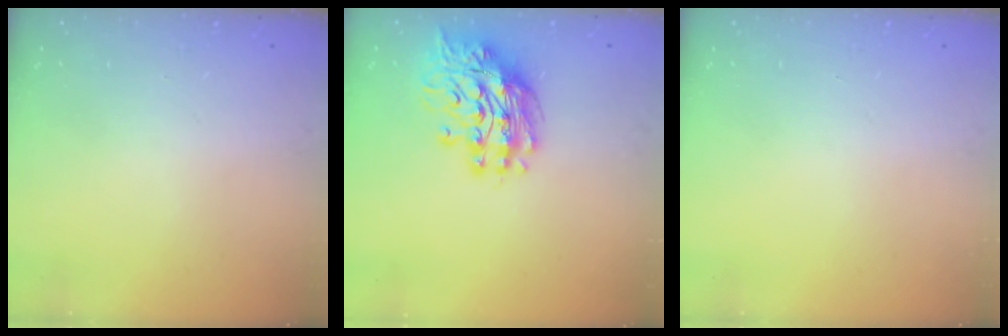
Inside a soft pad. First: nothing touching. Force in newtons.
{"total": 14.5, "press": 14.4, "slide": 1.3}
{"total": 0.0}